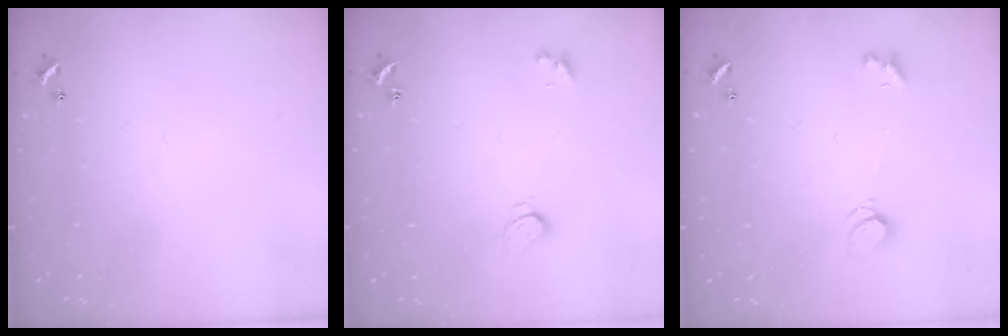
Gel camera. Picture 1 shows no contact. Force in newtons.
{"total": 2.9, "press": 2.9, "slide": 0.5}
{"total": 2.0, "press": 1.9, "slide": 0.5}